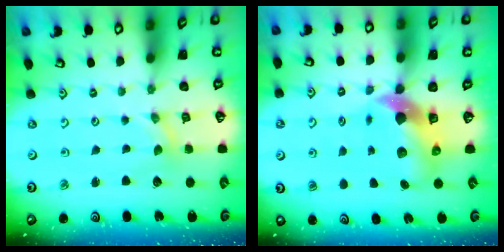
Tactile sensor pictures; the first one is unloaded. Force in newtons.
{"total": 8.6, "press": 8.5, "slide": 1.5}